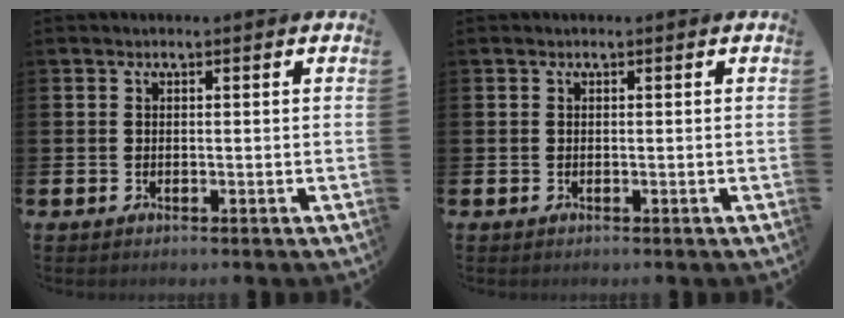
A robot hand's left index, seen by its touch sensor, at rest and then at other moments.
{"total": 0.0}